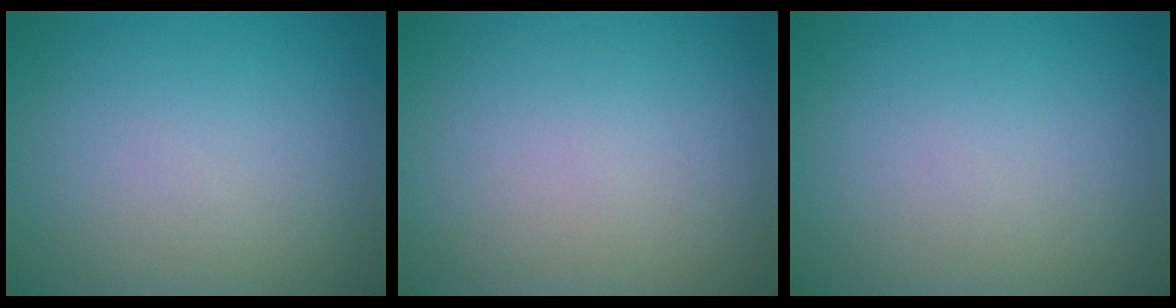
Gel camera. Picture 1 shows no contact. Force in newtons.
{"total": 0.0}
{"total": 0.0}